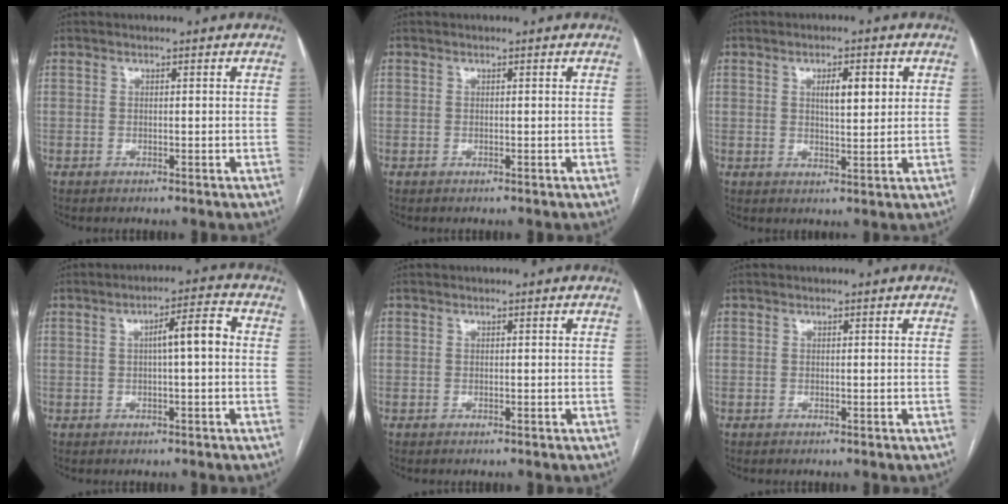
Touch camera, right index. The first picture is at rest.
{"total": 0.0}
{"total": 4.7, "force": [1.6, 1.3, 4.3], "torque": [-0.070, 0.002, 0.026]}
{"total": 5.4, "force": [0.4, 0.7, 5.4], "torque": [-0.081, 0.016, 0.004]}
{"total": 0.0}
{"total": 0.0}